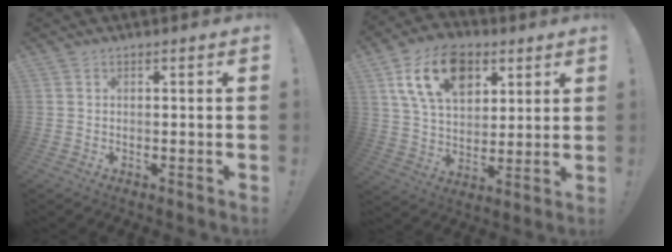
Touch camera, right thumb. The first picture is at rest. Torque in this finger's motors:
{"motor_torque": [1.72, 1.81, 0.46, 0.32, 0.43]}